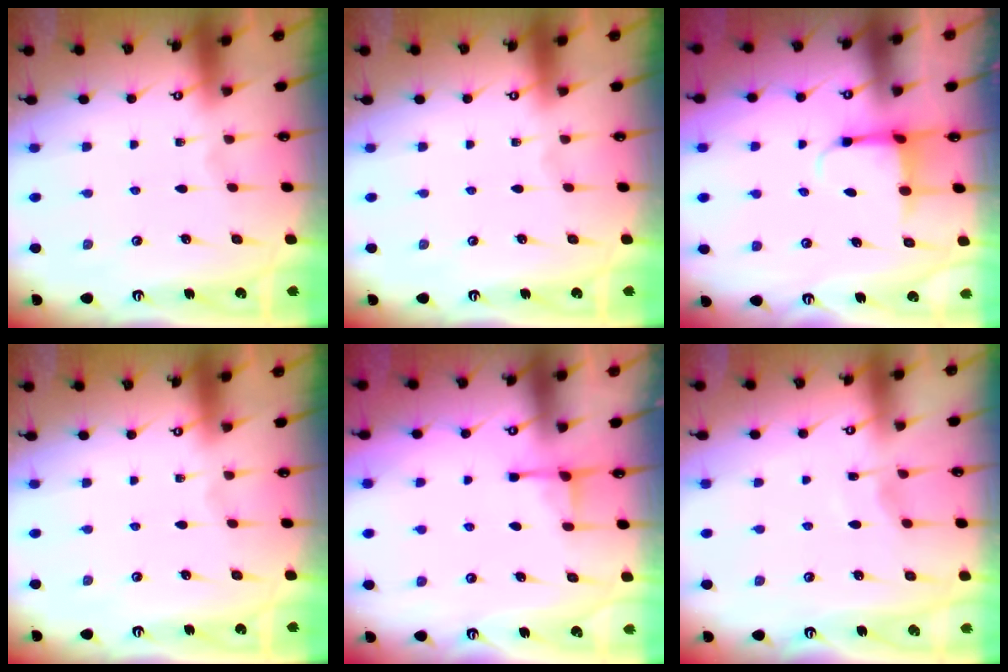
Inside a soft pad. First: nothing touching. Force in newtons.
{"total": 0.0}
{"total": 3.7, "press": 3.5, "slide": 1.4}
{"total": 0.0}
{"total": 2.9, "press": 2.8, "slide": 0.5}
{"total": 3.0, "press": 2.9, "slide": 0.4}